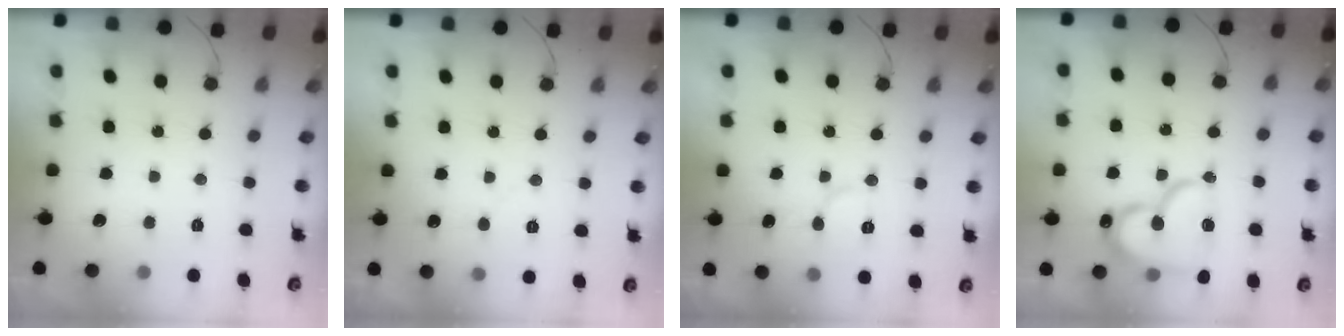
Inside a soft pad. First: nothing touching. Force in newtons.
{"total": 3.7, "press": 3.7, "slide": 0.4}
{"total": 5.8, "press": 5.8, "slide": 0.4}
{"total": 17.1, "press": 17.0, "slide": 1.8}